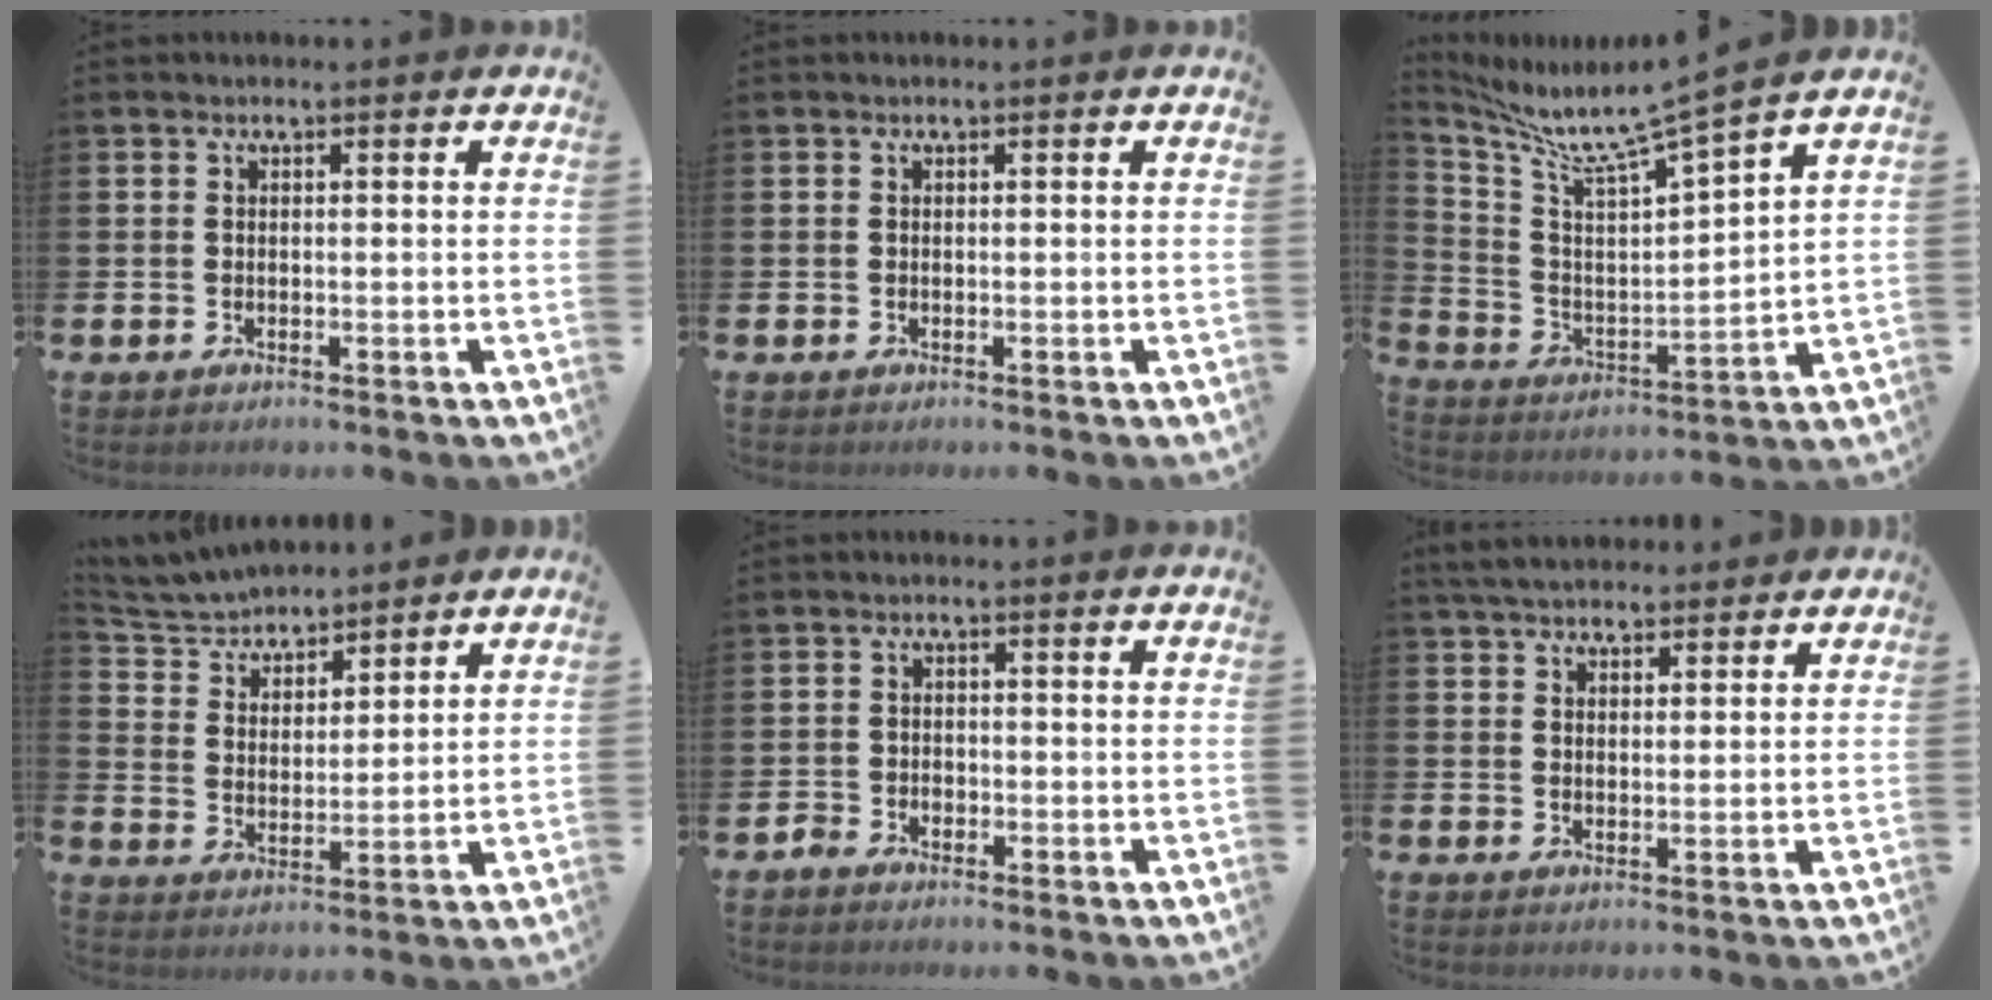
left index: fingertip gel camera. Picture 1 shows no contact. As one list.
[{"total": 0.0}, {"total": 8.0, "force": [7.0, 0.2, 4.0], "torque": [-0.115, -0.056, 0.111]}, {"total": 5.3, "force": [5.1, 1.3, 0.3], "torque": [-0.037, -0.030, 0.091]}, {"total": 1.7, "force": [-1.3, 1.0, 0.1], "torque": [-0.008, 0.004, -0.030]}, {"total": 4.6, "force": [4.3, 1.3, 1.0], "torque": [-0.037, -0.008, 0.081]}]